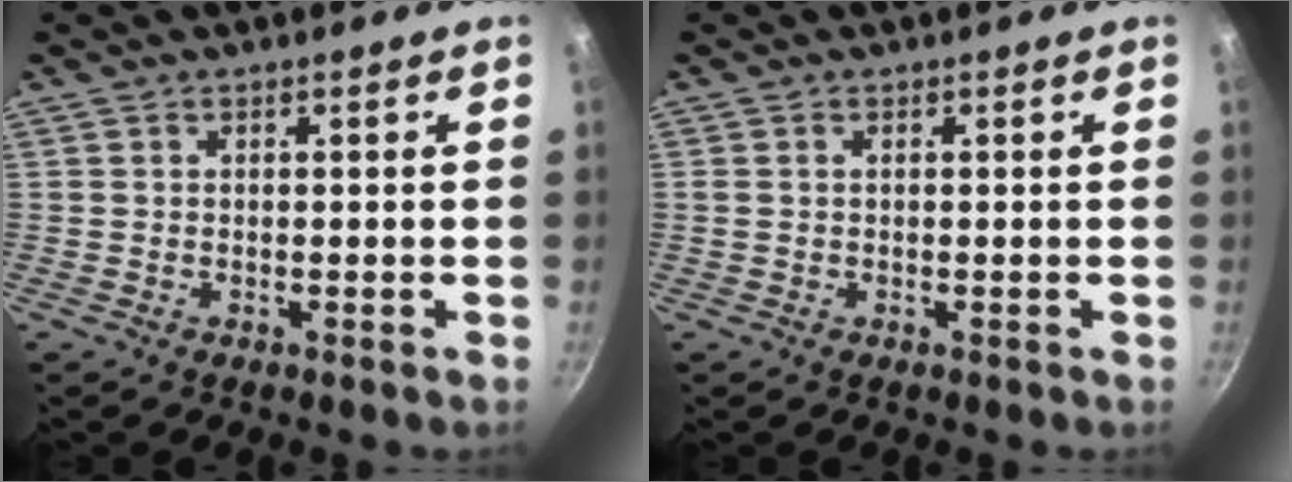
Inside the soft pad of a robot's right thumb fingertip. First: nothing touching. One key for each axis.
{"total": 0.7, "fx": 0.1, "fy": 0.4, "fz": 0.6, "tx": -0.012, "ty": 0.002, "tz": 0.001}